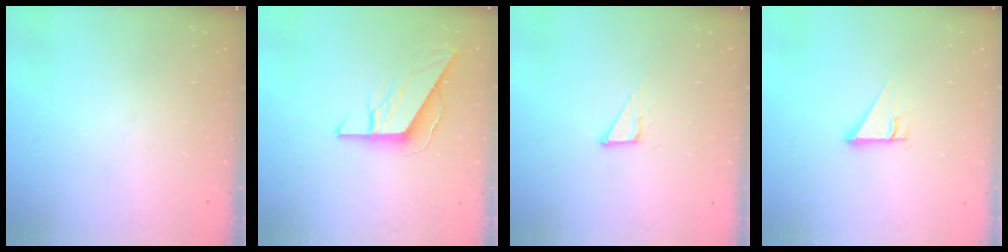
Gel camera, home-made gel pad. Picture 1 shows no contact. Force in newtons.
{"total": 8.8, "press": 8.8, "slide": 0.5}
{"total": 1.9, "press": 1.9, "slide": 0.1}
{"total": 3.1, "press": 3.1, "slide": 0.1}